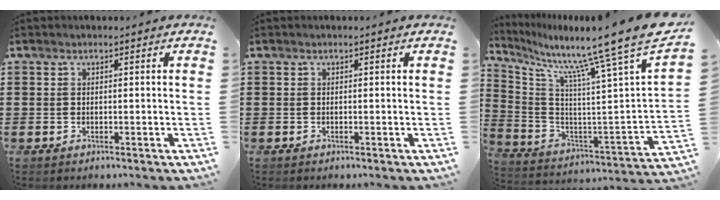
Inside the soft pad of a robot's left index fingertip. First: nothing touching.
{"total": 0.0}
{"total": 11.9, "force": [9.4, -1.5, 7.1], "torque": [-0.150, -0.088, 0.136]}